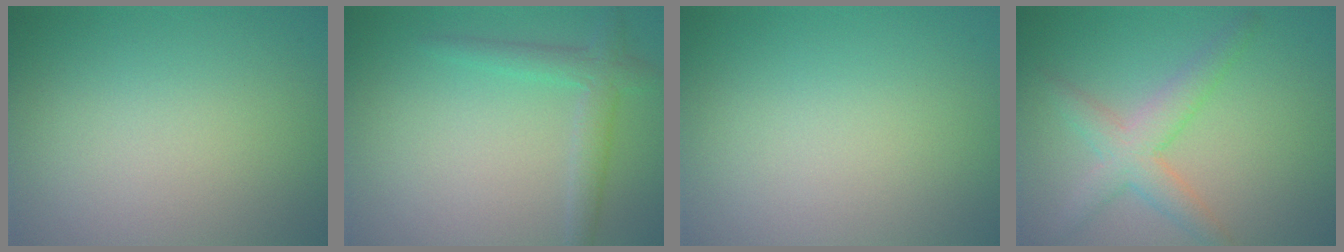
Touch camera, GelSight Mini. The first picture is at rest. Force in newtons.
{"total": 2.6, "press": 2.6, "slide": 0.1}
{"total": 0.0}
{"total": 3.7, "press": 3.7, "slide": 0.1}